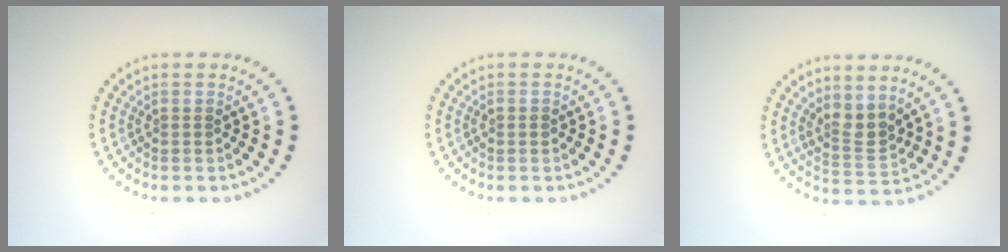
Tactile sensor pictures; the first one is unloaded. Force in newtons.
{"total": 0.8, "press": 0.8, "slide": 0.1}
{"total": 2.4, "press": 2.0, "slide": 1.4}